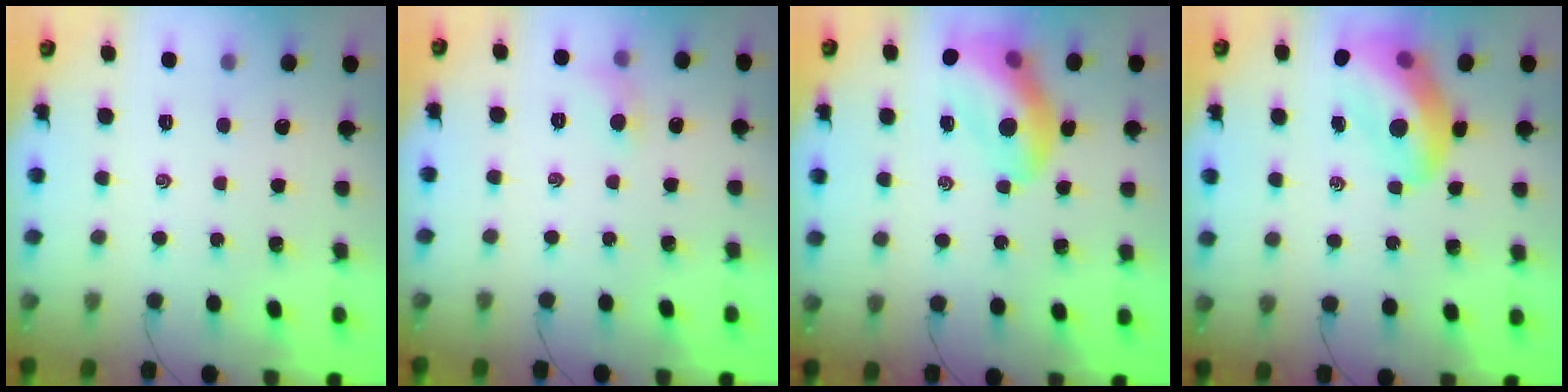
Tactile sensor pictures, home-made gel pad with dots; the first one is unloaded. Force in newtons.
{"total": 5.7, "press": 5.3, "slide": 2.0}
{"total": 13.6, "press": 12.9, "slide": 4.1}
{"total": 14.2, "press": 13.7, "slide": 3.7}